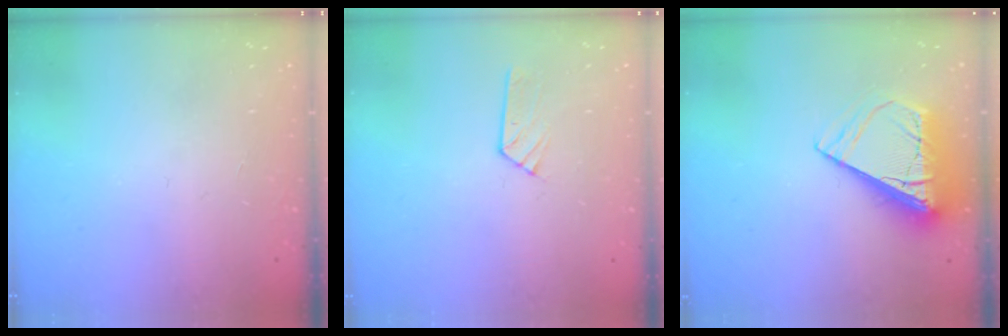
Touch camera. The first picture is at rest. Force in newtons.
{"total": 3.9, "press": 3.9, "slide": 0.5}
{"total": 11.2, "press": 11.1, "slide": 1.4}